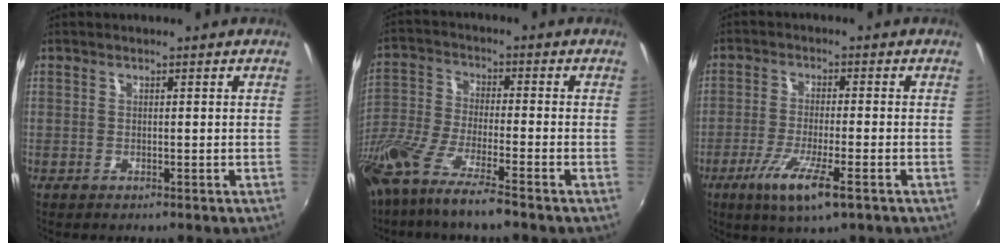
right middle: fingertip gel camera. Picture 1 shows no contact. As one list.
[{"total": 13.7, "force": [-10.1, 1.2, 9.2], "torque": [-0.195, -0.042, -0.190]}, {"total": 8.7, "force": [-4.4, 0.8, 7.5], "torque": [-0.155, -0.024, -0.078]}]